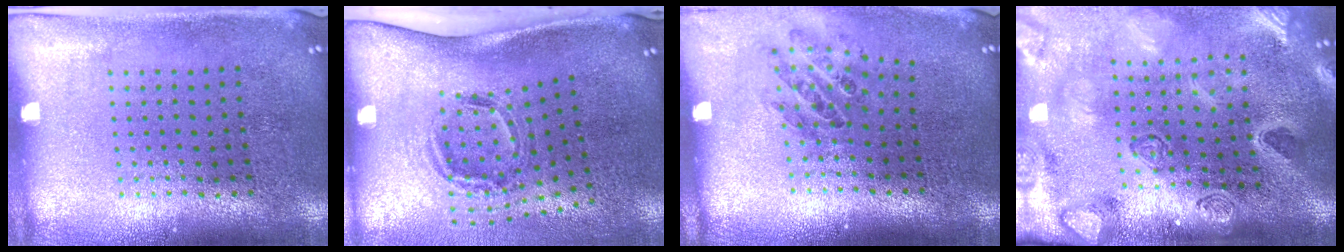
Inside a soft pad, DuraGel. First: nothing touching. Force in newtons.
{"total": 1.9, "press": 1.3, "slide": 1.5}
{"total": 0.9, "press": 0.9, "slide": 0.1}
{"total": 3.9, "press": 3.2, "slide": 2.3}